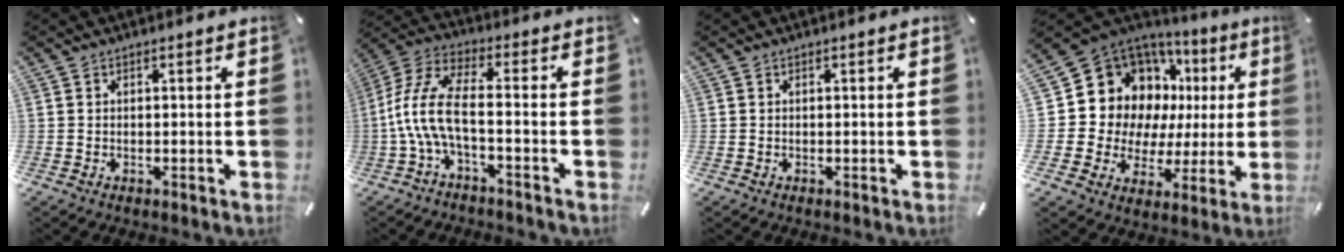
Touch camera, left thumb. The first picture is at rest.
{"total": 10.7, "force": [-2.4, 3.6, 9.8], "torque": [-0.212, -0.012, -0.046]}
{"total": 0.0}
{"total": 16.1, "force": [6.8, 13.1, 6.4], "torque": [-0.107, -0.067, 0.146]}